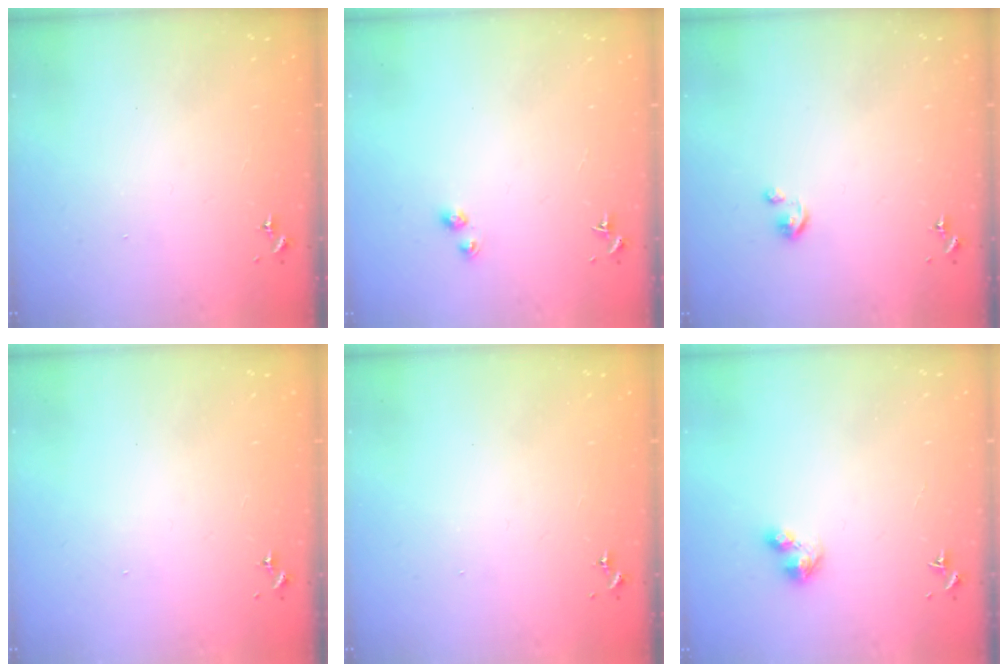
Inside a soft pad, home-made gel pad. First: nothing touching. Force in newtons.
{"total": 2.6, "press": 2.6, "slide": 0.5}
{"total": 2.5, "press": 2.5, "slide": 0.3}
{"total": 0.0}
{"total": 0.0}
{"total": 4.4, "press": 4.4, "slide": 0.5}